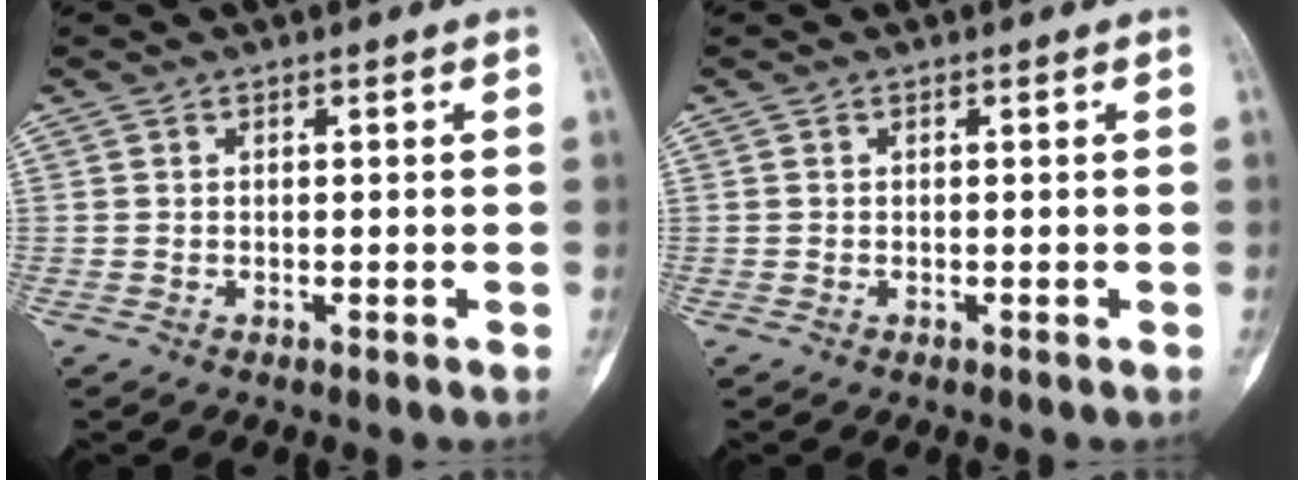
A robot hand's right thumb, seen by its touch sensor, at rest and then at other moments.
{"total": 0.0}